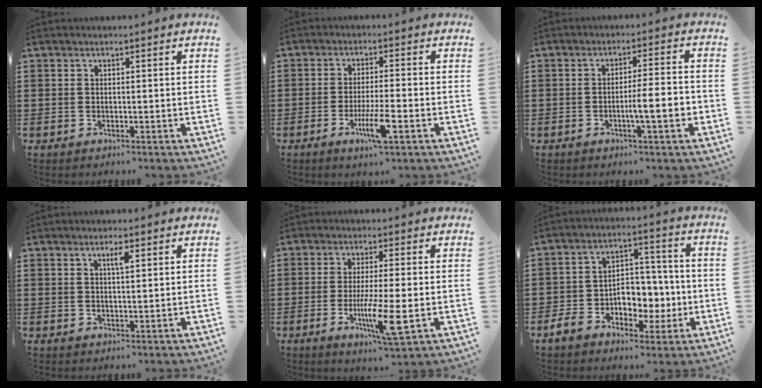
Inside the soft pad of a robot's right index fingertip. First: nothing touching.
{"total": 6.2, "force": [-2.6, 0.7, 5.5], "torque": [-0.109, -0.015, -0.048]}
{"total": 6.0, "force": [-1.6, 0.6, 5.7], "torque": [-0.094, -0.001, -0.027]}
{"total": 2.1, "force": [1.0, 0.4, 1.8], "torque": [-0.030, 0.000, 0.013]}
{"total": 8.1, "force": [-2.2, 1.1, 7.7], "torque": [-0.143, -0.018, -0.038]}
{"total": 7.4, "force": [-1.9, 6.1, 3.7], "torque": [-0.058, 0.011, -0.032]}